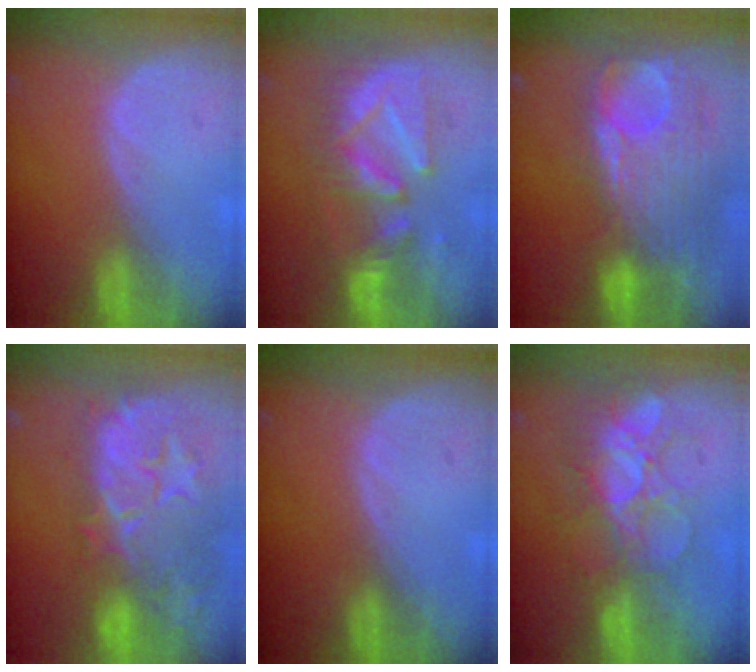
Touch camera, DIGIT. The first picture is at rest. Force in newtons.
{"total": 9.2, "press": 9.2, "slide": 0.3}
{"total": 12.7, "press": 10.6, "slide": 6.9}
{"total": 14.2, "press": 12.0, "slide": 7.6}
{"total": 0.0}
{"total": 9.4, "press": 8.5, "slide": 4.0}